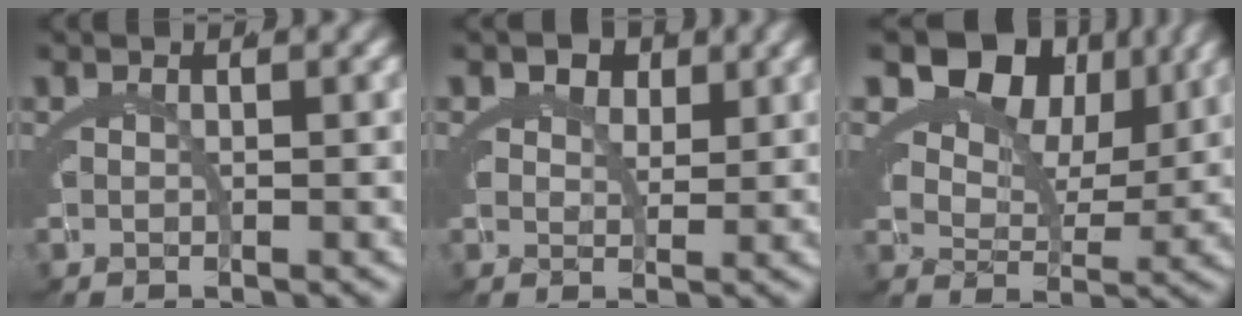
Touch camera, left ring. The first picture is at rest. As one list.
[{"total": 3.8, "force": [1.3, 3.3, 1.5], "torque": [-0.029, -0.018, 0.021]}, {"total": 10.2, "force": [4.8, 6.9, 5.7], "torque": [-0.097, 0.003, 0.075]}]